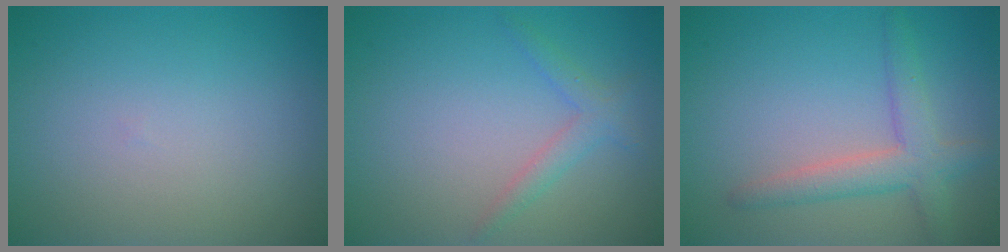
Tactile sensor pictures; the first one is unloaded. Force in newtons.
{"total": 1.8, "press": 1.8, "slide": 0.1}
{"total": 3.5, "press": 3.5, "slide": 0.2}